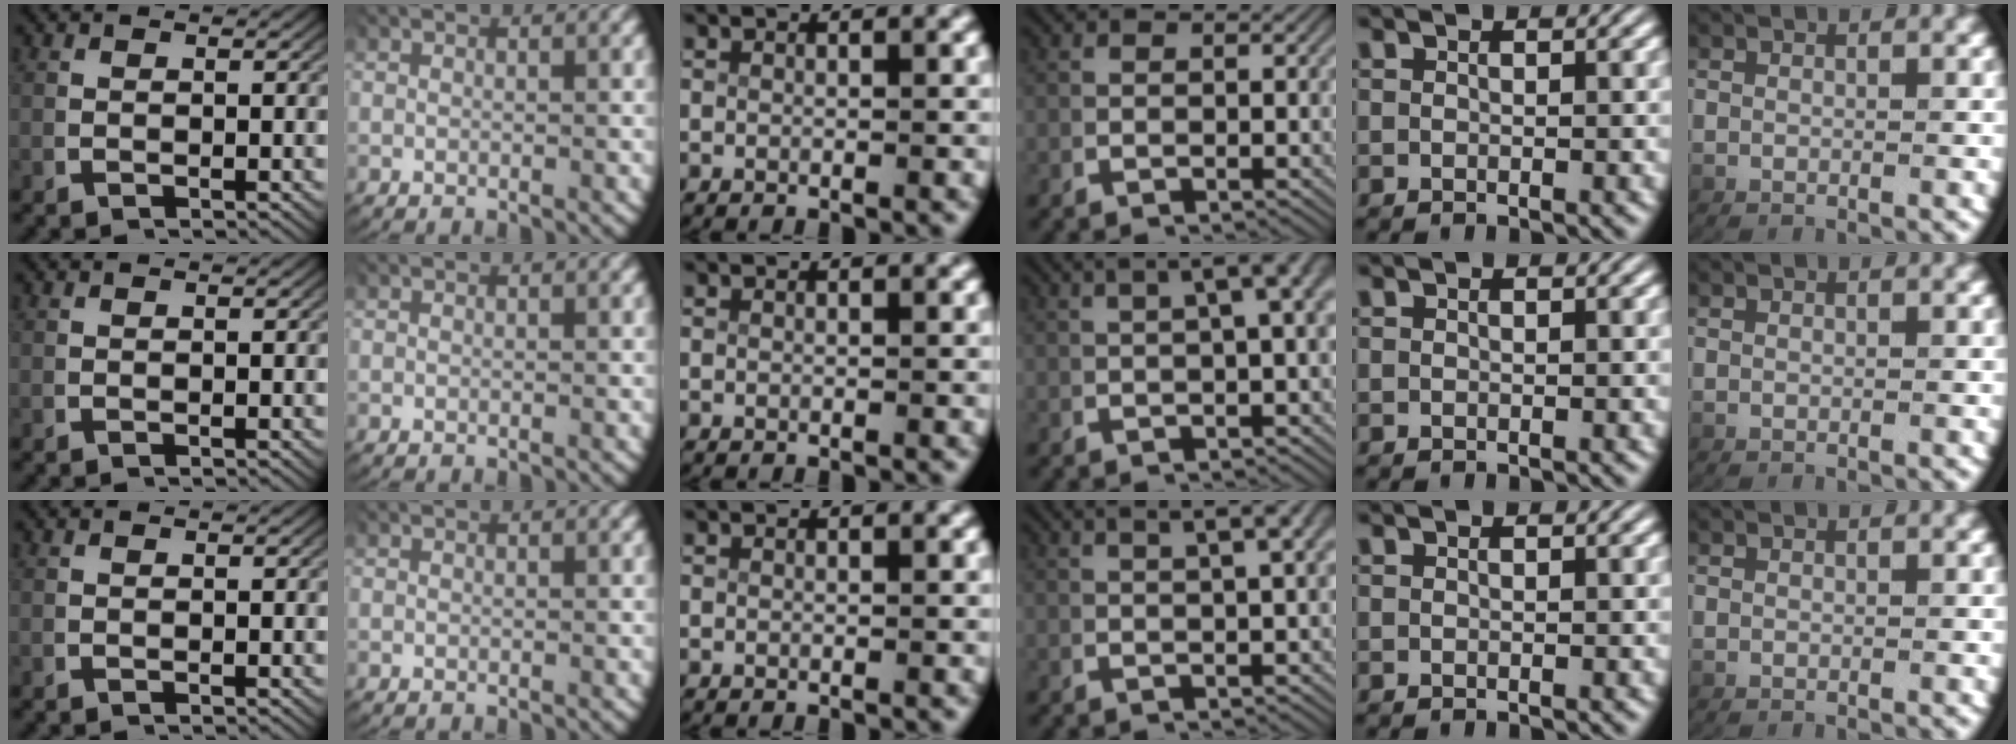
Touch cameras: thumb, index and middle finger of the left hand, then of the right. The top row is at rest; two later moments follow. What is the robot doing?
{"motion": "lift_and_place", "object": "map"}